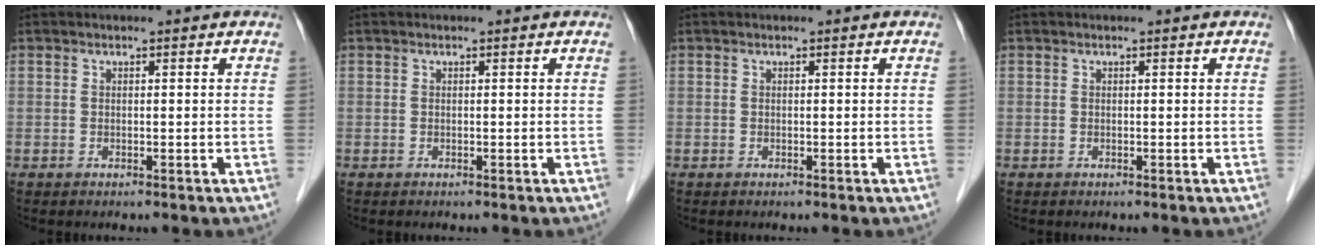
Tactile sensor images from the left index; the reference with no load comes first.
{"total": 0.0}
{"total": 0.0}
{"total": 0.0}